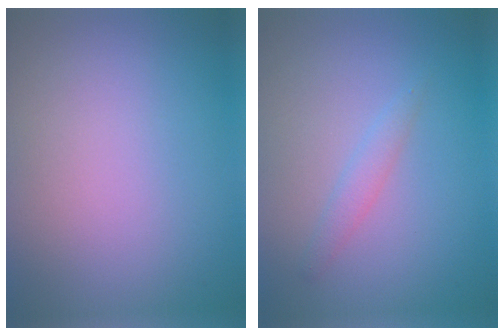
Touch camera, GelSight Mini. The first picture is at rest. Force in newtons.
{"total": 1.3, "press": 1.3, "slide": 0.0}